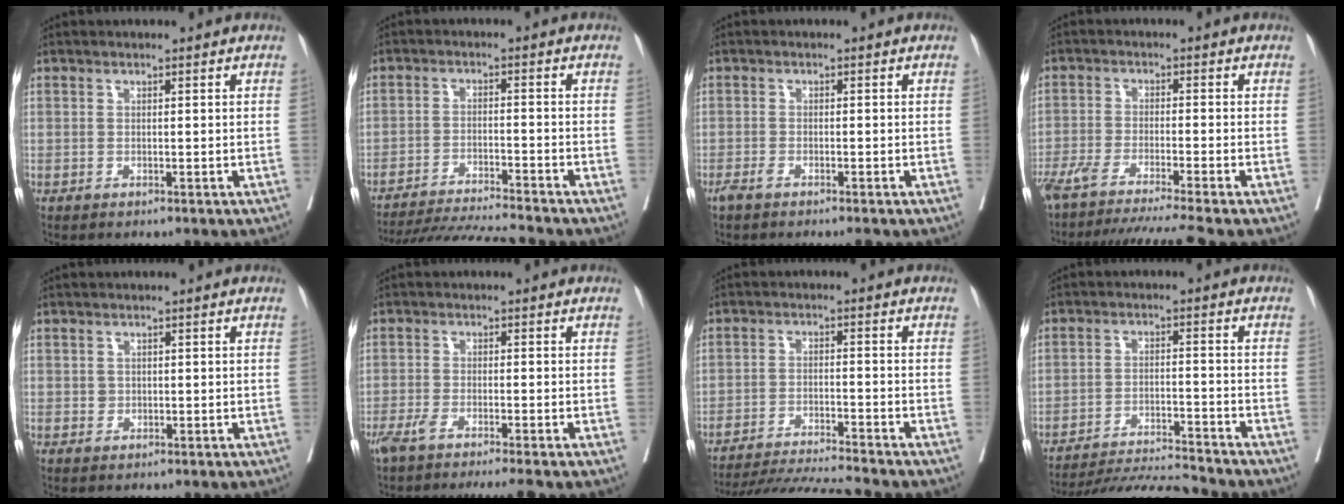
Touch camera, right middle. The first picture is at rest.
{"total": 11.7, "force": [-11.1, -1.6, 3.4], "torque": [-0.044, -0.018, -0.181]}
{"total": 2.6, "force": [-2.2, 0.3, 1.5], "torque": [-0.019, -0.004, -0.034]}
{"total": 14.0, "force": [-12.1, -2.0, 6.7], "torque": [-0.080, -0.040, -0.191]}
{"total": 0.6, "force": [0.0, 0.5, 0.2], "torque": [0.000, 0.002, 0.001]}
{"total": 7.0, "force": [-5.6, -0.2, 4.2], "torque": [-0.056, -0.010, -0.089]}
{"total": 10.6, "force": [-10.0, -2.1, 2.8], "torque": [-0.033, -0.013, -0.169]}
{"total": 10.7, "force": [-10.5, -1.5, 1.5], "torque": [-0.019, -0.010, -0.178]}